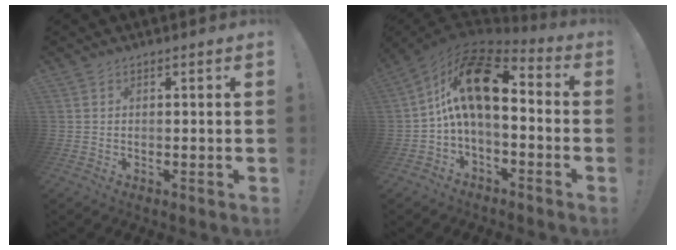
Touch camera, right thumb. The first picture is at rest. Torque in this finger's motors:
{"motor_torque": [2.50, 2.51, 1.53, -1.24, 0.26]}